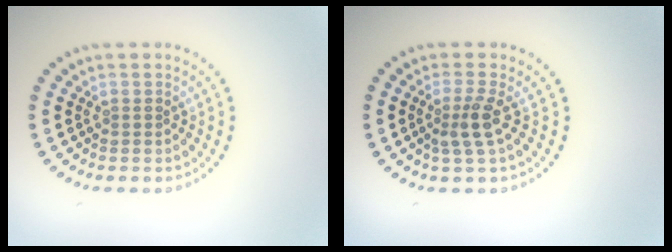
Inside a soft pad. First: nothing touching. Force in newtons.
{"total": 2.4, "press": 1.9, "slide": 1.5}